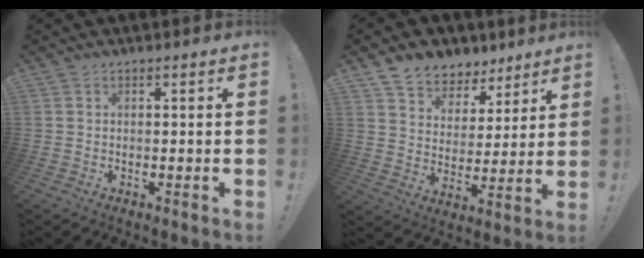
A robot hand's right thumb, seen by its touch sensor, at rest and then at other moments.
{"total": 8.2, "force": [6.2, 5.3, 1.1], "torque": [-0.022, -0.051, 0.122]}